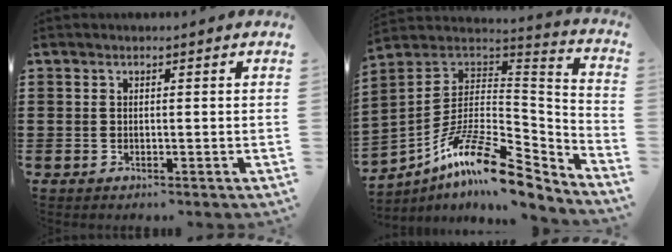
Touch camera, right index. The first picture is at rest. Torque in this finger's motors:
{"motor_torque": [-0.76, 0.85, -1.05, -0.21]}